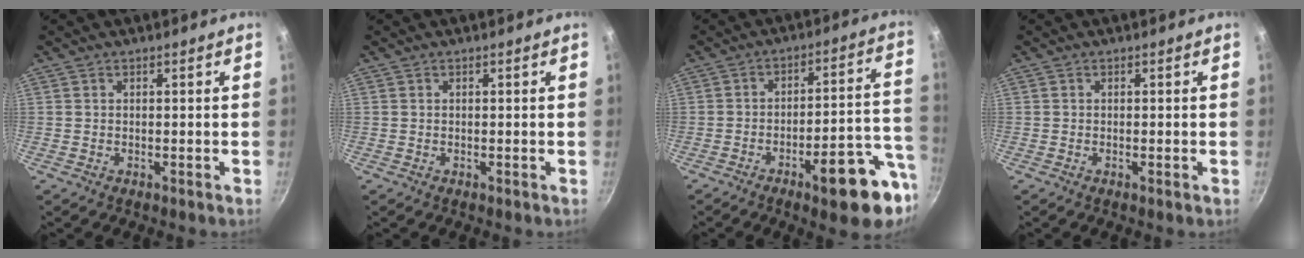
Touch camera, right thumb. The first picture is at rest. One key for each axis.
{"total": 0.0}
{"total": 16.5, "fx": -7.9, "fy": 4.0, "fz": 13.9, "tx": -0.137, "ty": 0.061, "tz": -0.102}
{"total": 0.7, "fx": -0.1, "fy": 0.0, "fz": 0.6, "tx": -0.009, "ty": -0.002, "tz": 0.000}